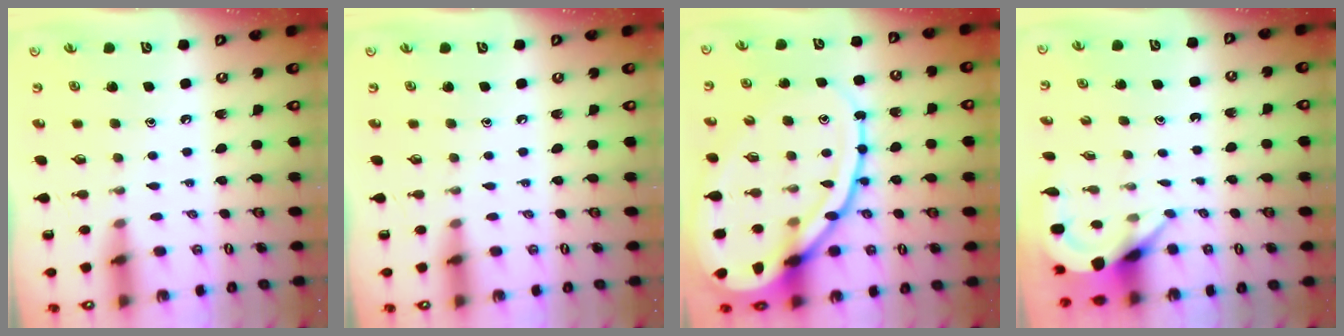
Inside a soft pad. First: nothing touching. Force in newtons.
{"total": 0.0}
{"total": 21.5, "press": 21.4, "slide": 2.1}
{"total": 4.0, "press": 4.0, "slide": 0.2}